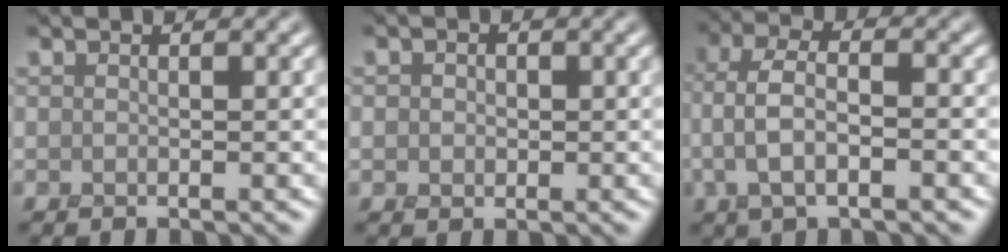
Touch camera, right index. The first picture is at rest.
{"total": 1.8, "force": [0.0, 1.6, 0.8], "torque": [-0.017, -0.001, -0.005]}
{"total": 4.0, "force": [-0.7, 1.6, 3.6], "torque": [-0.078, 0.001, -0.018]}